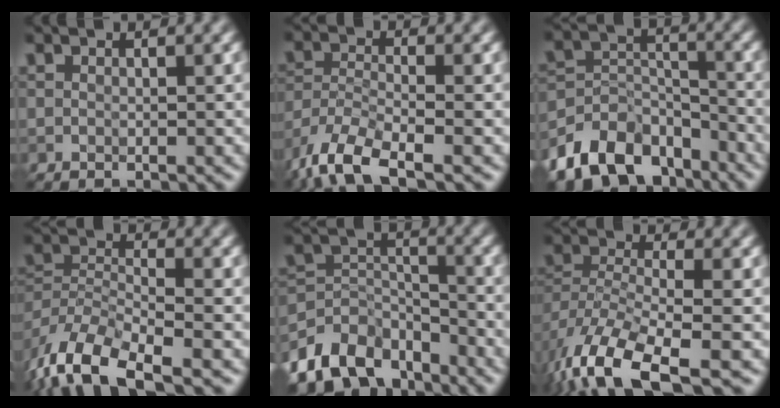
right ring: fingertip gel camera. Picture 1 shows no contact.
{"total": 8.1, "force": [-5.8, 2.6, 5.0], "torque": [-0.099, -0.015, -0.116]}
{"total": 9.8, "force": [-7.2, 5.5, 3.6], "torque": [-0.061, 0.002, -0.133]}
{"total": 8.9, "force": [-5.9, 3.6, 5.6], "torque": [-0.102, -0.009, -0.117]}
{"total": 8.3, "force": [-6.1, 4.7, 3.2], "torque": [-0.053, -0.007, -0.122]}
{"total": 10.3, "force": [-6.3, 4.1, 7.1], "torque": [-0.150, -0.018, -0.121]}